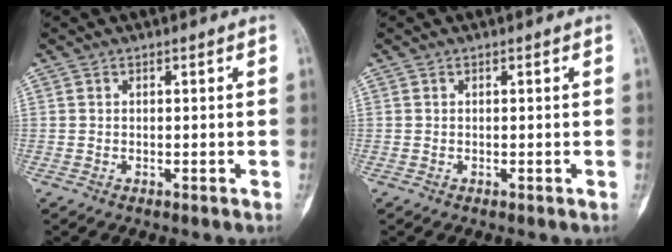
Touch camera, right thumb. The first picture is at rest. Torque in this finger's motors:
{"motor_torque": [0.00, 0.00, 0.01, 0.01, 0.01]}